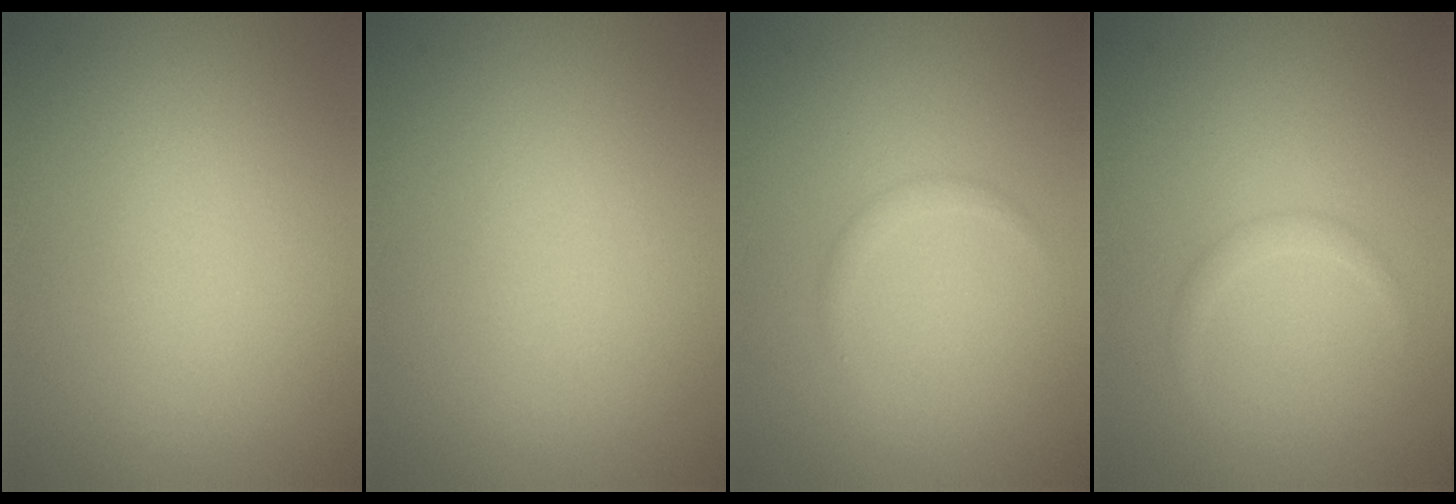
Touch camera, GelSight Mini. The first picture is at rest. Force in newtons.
{"total": 0.0}
{"total": 0.9, "press": 0.9, "slide": 0.0}
{"total": 0.9, "press": 0.9, "slide": 0.1}